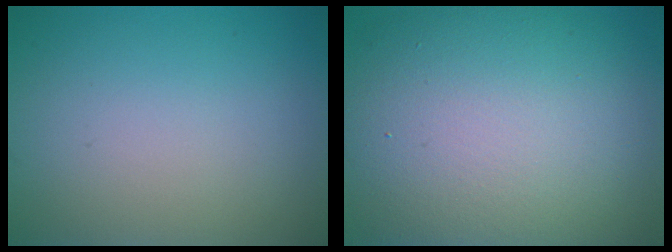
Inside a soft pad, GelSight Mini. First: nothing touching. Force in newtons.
{"total": 14.1, "press": 14.0, "slide": 1.3}